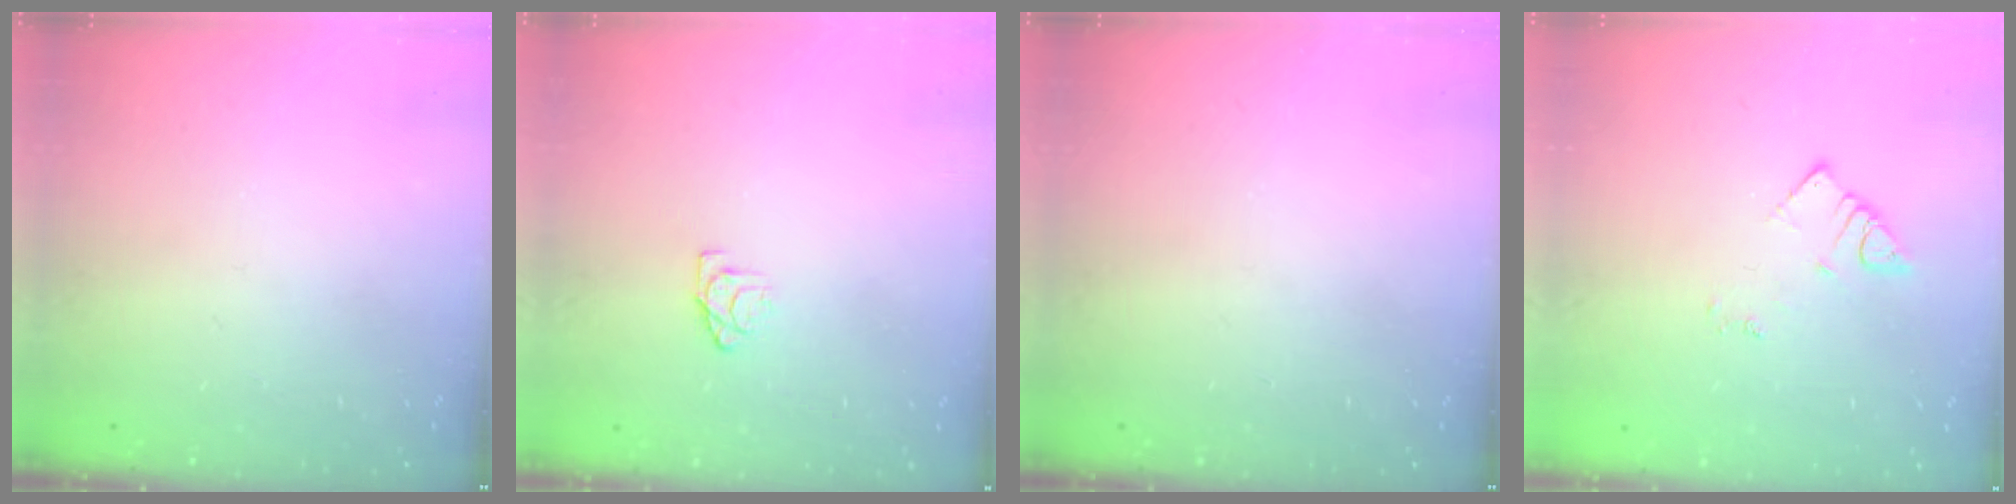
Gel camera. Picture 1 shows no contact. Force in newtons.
{"total": 4.5, "press": 4.5, "slide": 0.3}
{"total": 0.0}
{"total": 2.7, "press": 2.7, "slide": 0.4}